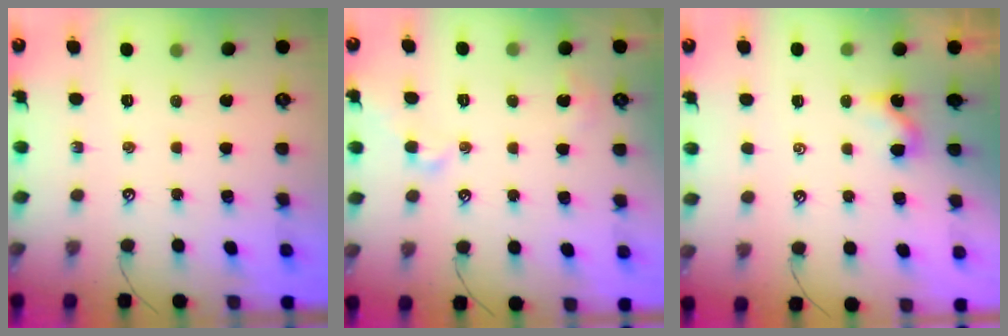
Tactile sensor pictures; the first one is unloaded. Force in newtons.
{"total": 1.9, "press": 1.9, "slide": 0.5}
{"total": 1.8, "press": 1.7, "slide": 0.3}